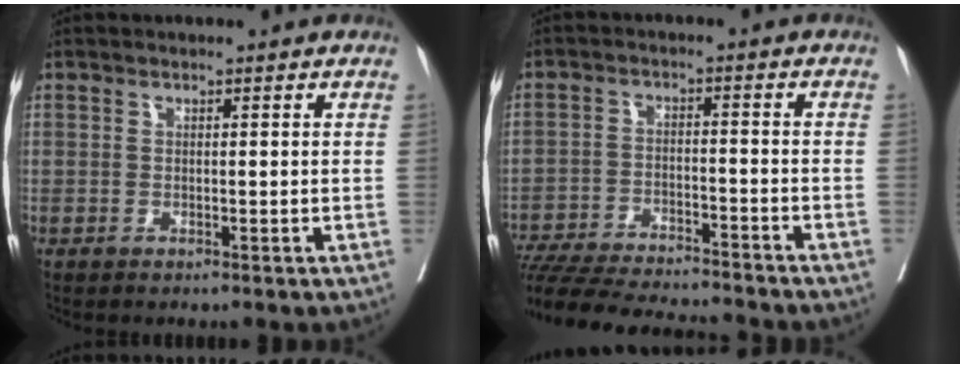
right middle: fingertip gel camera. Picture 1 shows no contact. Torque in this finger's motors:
{"motor_torque": [0.94, -1.20, 0.29, 0.17]}